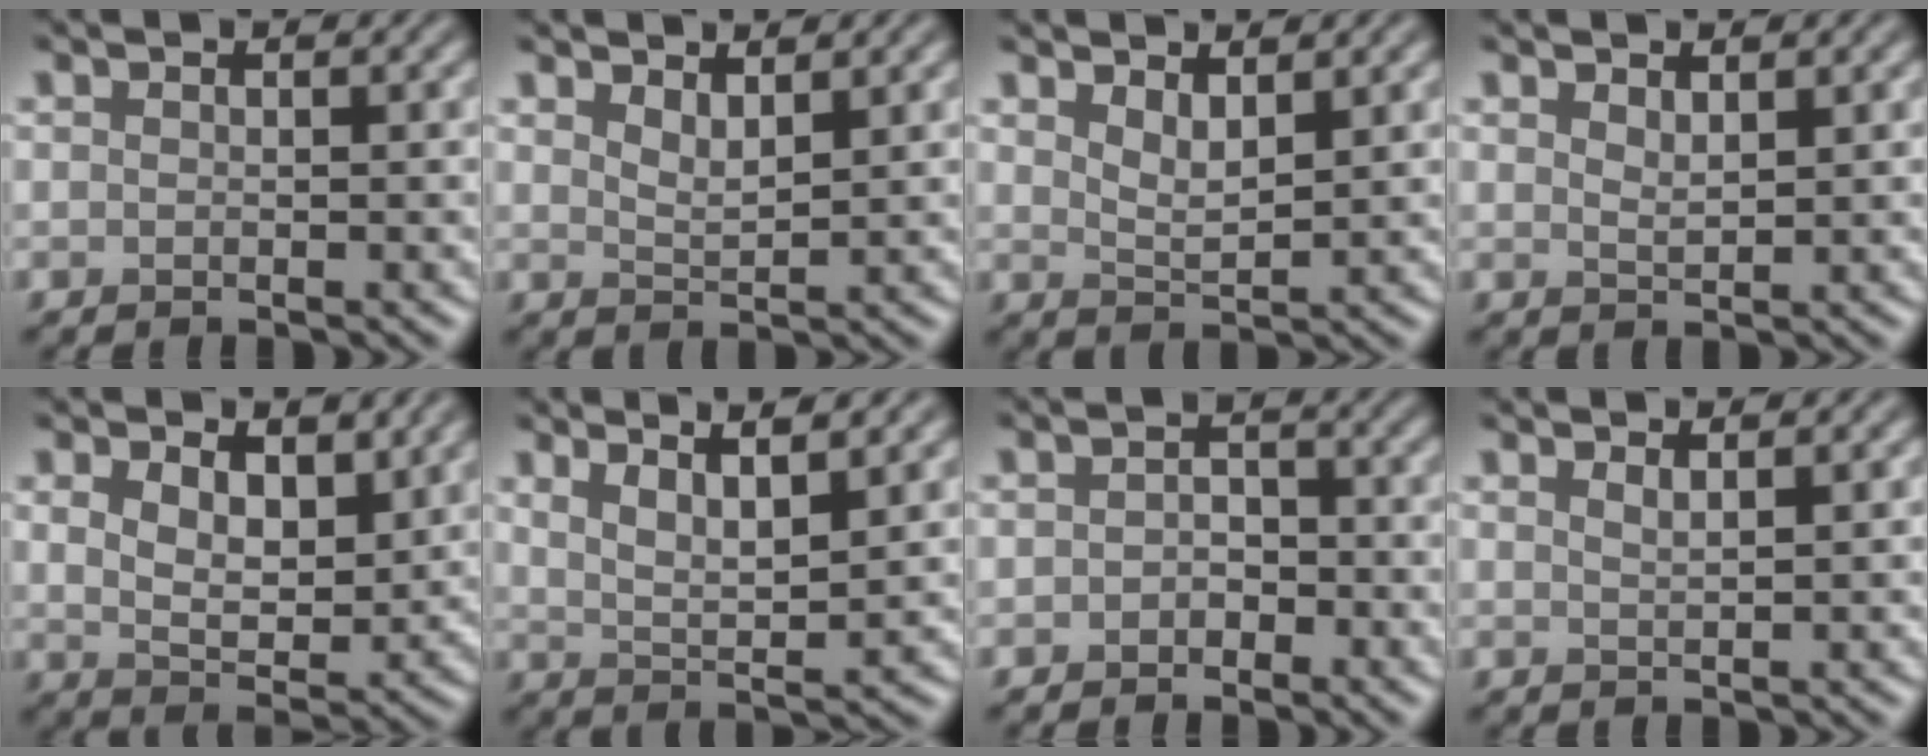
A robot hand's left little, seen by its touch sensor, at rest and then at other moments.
{"total": 2.1, "force": [1.7, 0.5, 1.1], "torque": [-0.018, -0.003, 0.033]}
{"total": 2.4, "force": [1.8, 0.7, 1.5], "torque": [-0.027, -0.008, 0.034]}
{"total": 1.3, "force": [1.1, 0.2, 0.6], "torque": [-0.013, -0.001, 0.021]}
{"total": 5.5, "force": [2.6, 3.0, 3.9], "torque": [-0.076, -0.013, 0.041]}
{"total": 4.3, "force": [2.9, 0.9, 3.1], "torque": [-0.051, -0.001, 0.053]}
{"total": 1.5, "force": [-0.7, 1.1, 0.8], "torque": [-0.013, 0.003, -0.015]}
{"total": 1.2, "force": [1.0, 0.4, 0.7], "torque": [0.000, 0.002, 0.013]}